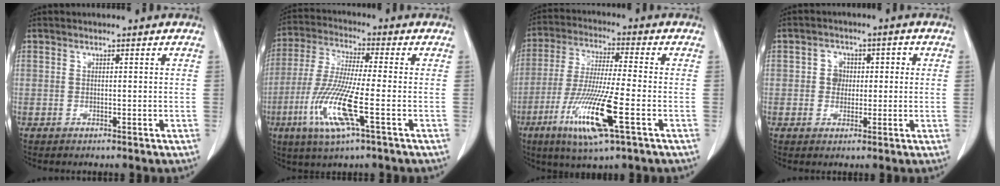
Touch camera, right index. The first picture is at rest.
{"total": 12.1, "force": [-4.2, 0.7, 11.4], "torque": [-0.243, -0.022, -0.086]}
{"total": 13.7, "force": [-5.4, 0.7, 12.5], "torque": [-0.256, -0.028, -0.100]}
{"total": 3.6, "force": [0.1, 3.3, 1.5], "torque": [-0.016, 0.016, -0.001]}